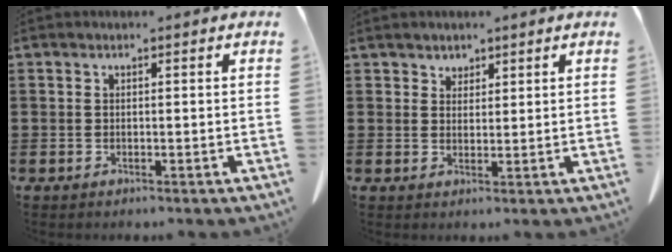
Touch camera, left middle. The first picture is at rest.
{"total": 2.0, "force": [1.7, 0.9, 0.0], "torque": [-0.006, 0.003, 0.034]}